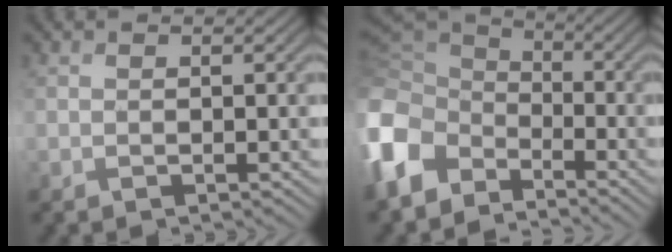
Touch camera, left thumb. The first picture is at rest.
{"total": 11.2, "force": [-4.9, 7.7, 6.5], "torque": [-0.201, -0.018, -0.112]}